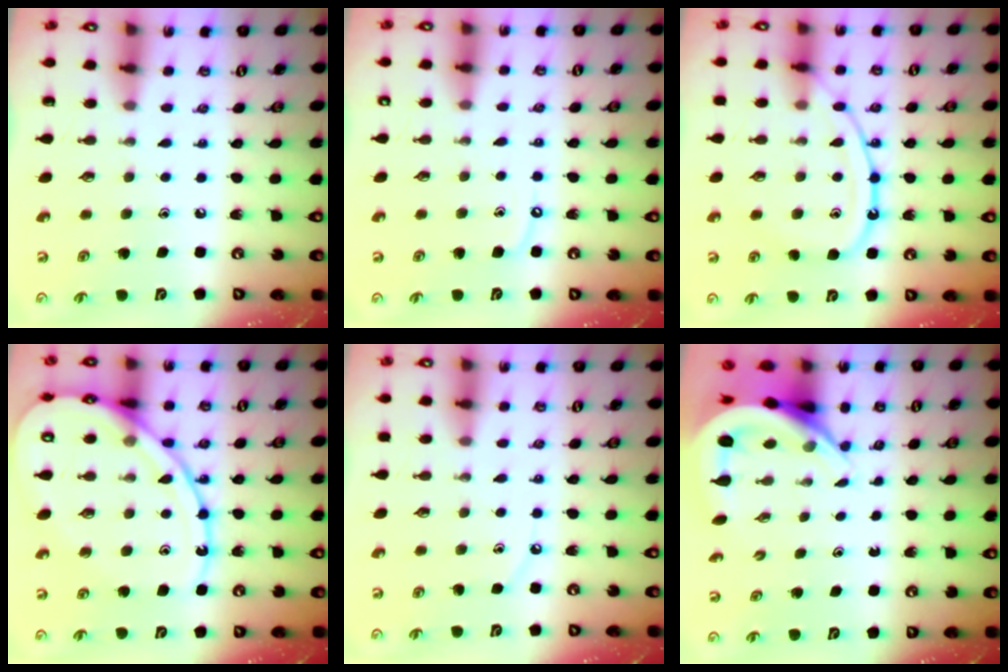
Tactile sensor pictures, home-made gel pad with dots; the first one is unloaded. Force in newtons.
{"total": 4.4, "press": 4.3, "slide": 0.6}
{"total": 12.8, "press": 12.8, "slide": 1.4}
{"total": 16.5, "press": 16.4, "slide": 1.5}
{"total": 3.4, "press": 3.3, "slide": 0.3}
{"total": 7.5, "press": 7.5, "slide": 1.1}